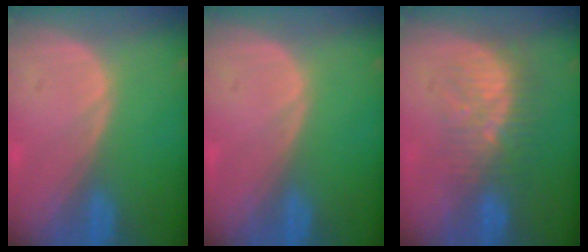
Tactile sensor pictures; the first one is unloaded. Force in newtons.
{"total": 0.0}
{"total": 7.7, "press": 7.2, "slide": 2.6}